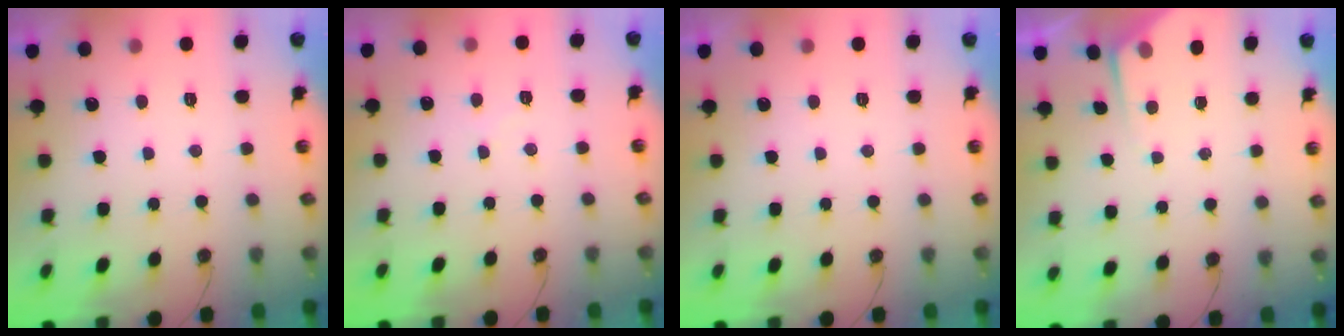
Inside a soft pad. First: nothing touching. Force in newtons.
{"total": 3.6, "press": 3.6, "slide": 0.6}
{"total": 0.0}
{"total": 3.5, "press": 3.5, "slide": 0.5}